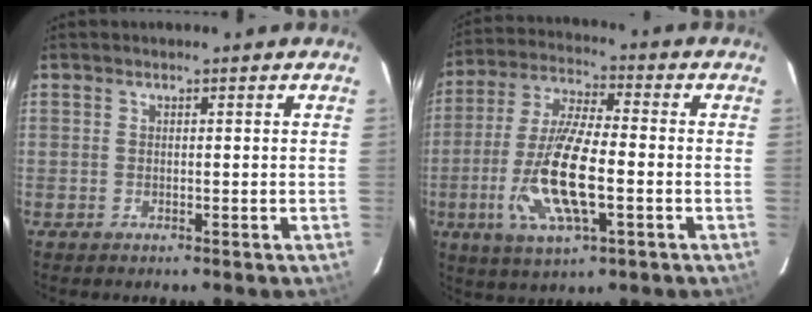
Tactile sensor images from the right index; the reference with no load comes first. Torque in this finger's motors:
{"motor_torque": [0.99, -0.64, 0.91, 0.21]}